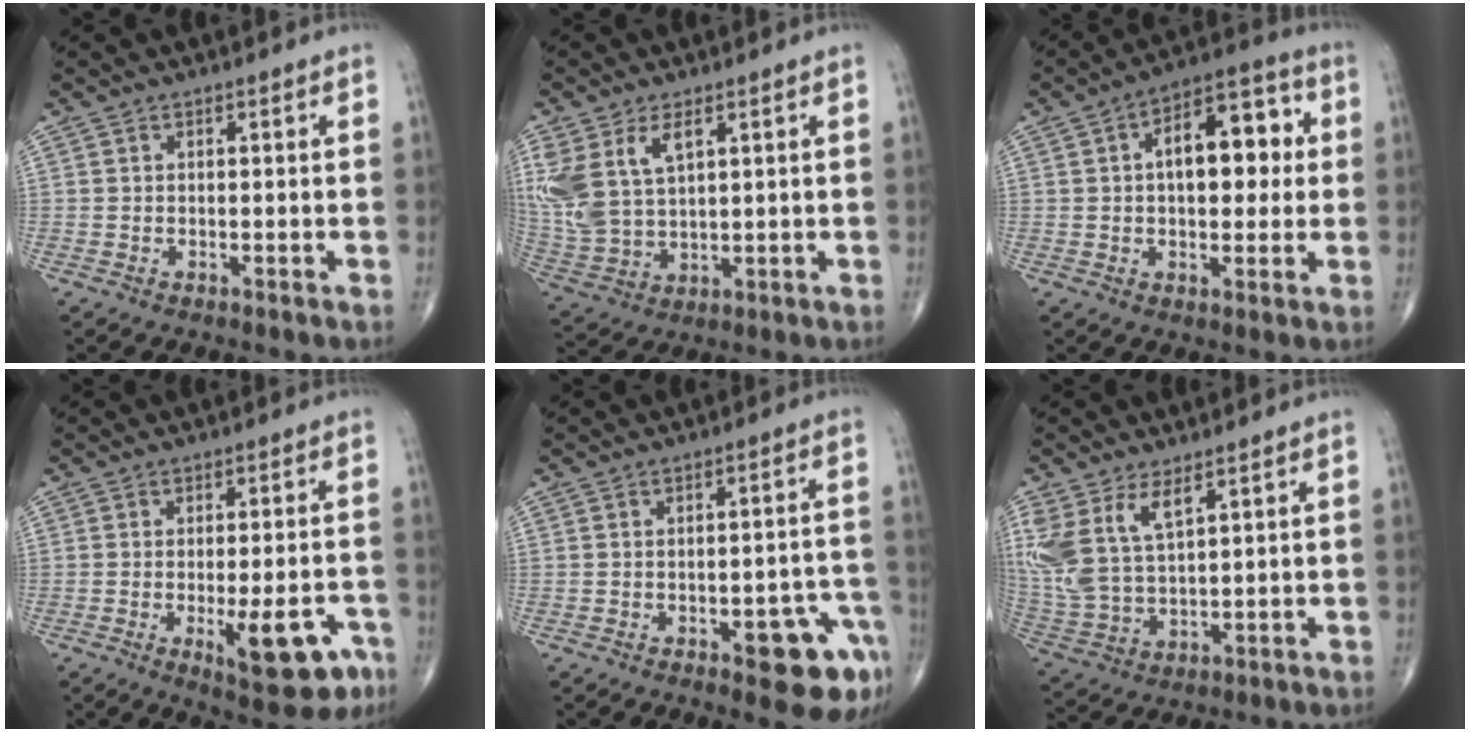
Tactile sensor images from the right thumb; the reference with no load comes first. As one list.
[{"total": 14.0, "force": [5.3, 8.2, 9.9], "torque": [-0.228, -0.012, 0.120]}, {"total": 14.7, "force": [2.3, 7.9, 12.2], "torque": [-0.145, 0.027, 0.028]}, {"total": 11.6, "force": [-4.8, 4.2, 9.7], "torque": [-0.110, 0.012, -0.055]}, {"total": 11.5, "force": [-5.5, 4.1, 9.3], "torque": [-0.080, 0.033, -0.059]}, {"total": 12.9, "force": [6.0, 6.5, 9.4], "torque": [-0.210, -0.017, 0.133]}]